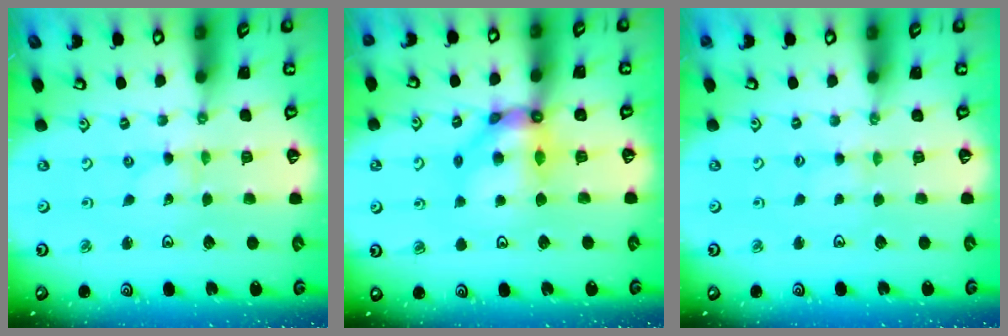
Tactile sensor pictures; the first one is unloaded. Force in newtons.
{"total": 10.7, "press": 10.6, "slide": 1.5}
{"total": 1.5, "press": 1.5, "slide": 0.3}